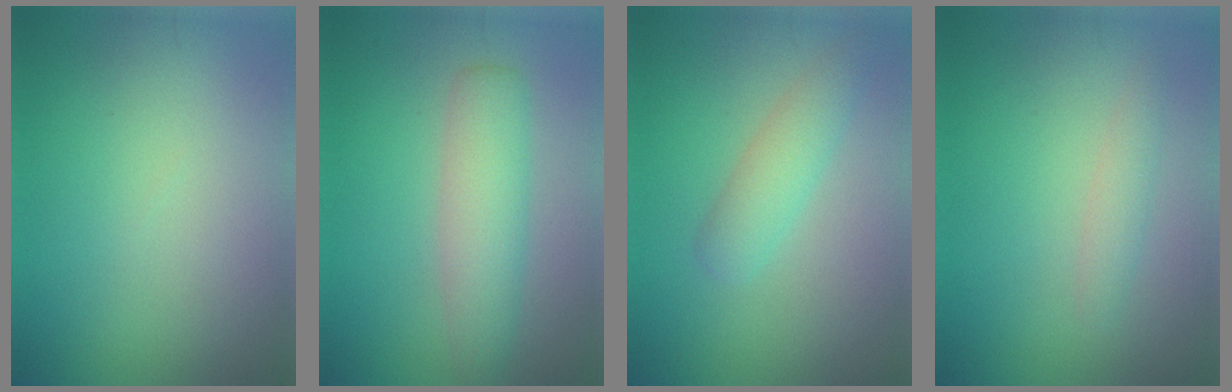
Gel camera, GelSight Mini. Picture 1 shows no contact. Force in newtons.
{"total": 4.1, "press": 4.1, "slide": 0.2}
{"total": 2.6, "press": 2.6, "slide": 0.1}
{"total": 1.4, "press": 1.4, "slide": 0.1}